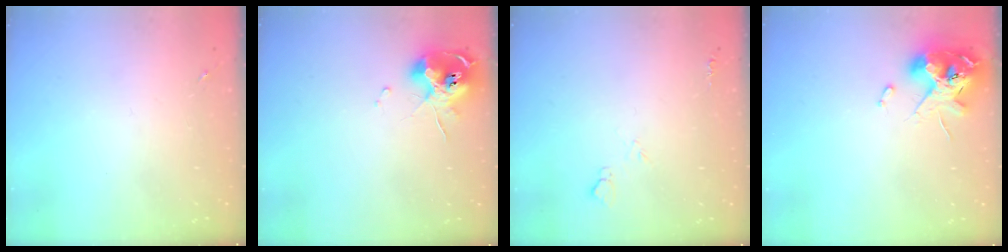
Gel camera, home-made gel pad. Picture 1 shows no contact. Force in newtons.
{"total": 10.6, "press": 10.5, "slide": 1.2}
{"total": 5.0, "press": 5.0, "slide": 0.6}
{"total": 12.7, "press": 12.5, "slide": 2.0}